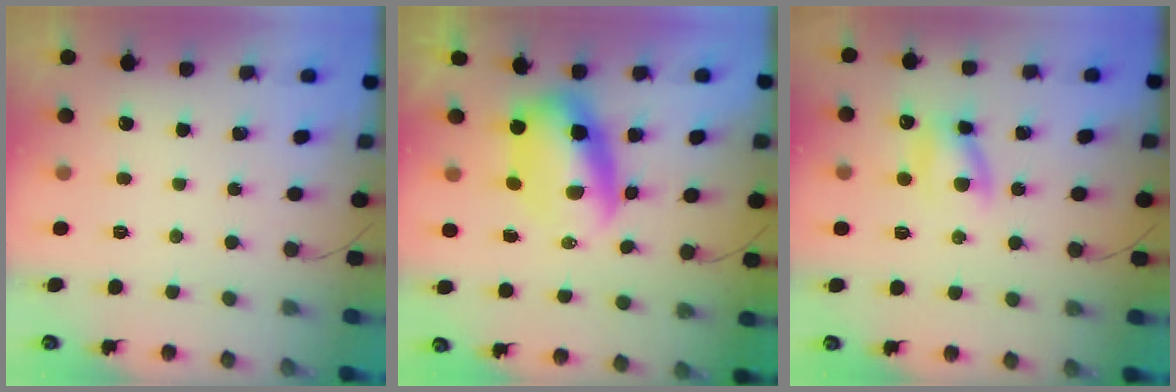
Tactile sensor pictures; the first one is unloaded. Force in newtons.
{"total": 7.3, "press": 7.1, "slide": 1.9}
{"total": 8.1, "press": 7.9, "slide": 1.9}